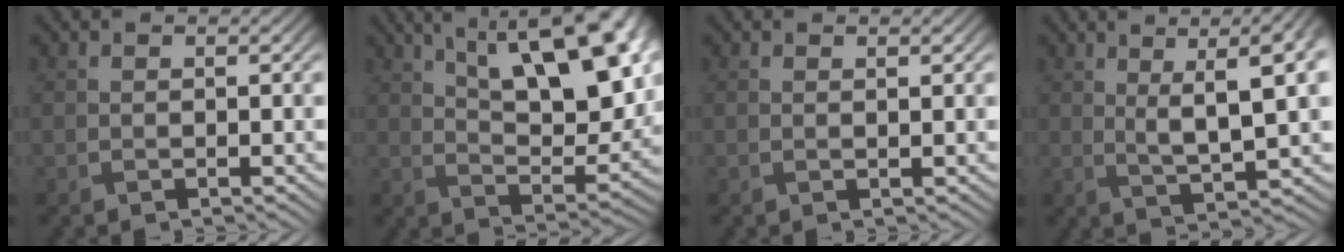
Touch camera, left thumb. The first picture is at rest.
{"total": 18.6, "force": [8.7, 7.7, 14.5], "torque": [-0.204, 0.028, 0.126]}
{"total": 0.7, "force": [0.5, 0.0, 0.5], "torque": [-0.009, 0.002, 0.009]}
{"total": 10.0, "force": [3.6, 2.4, 9.0], "torque": [-0.151, 0.019, 0.058]}